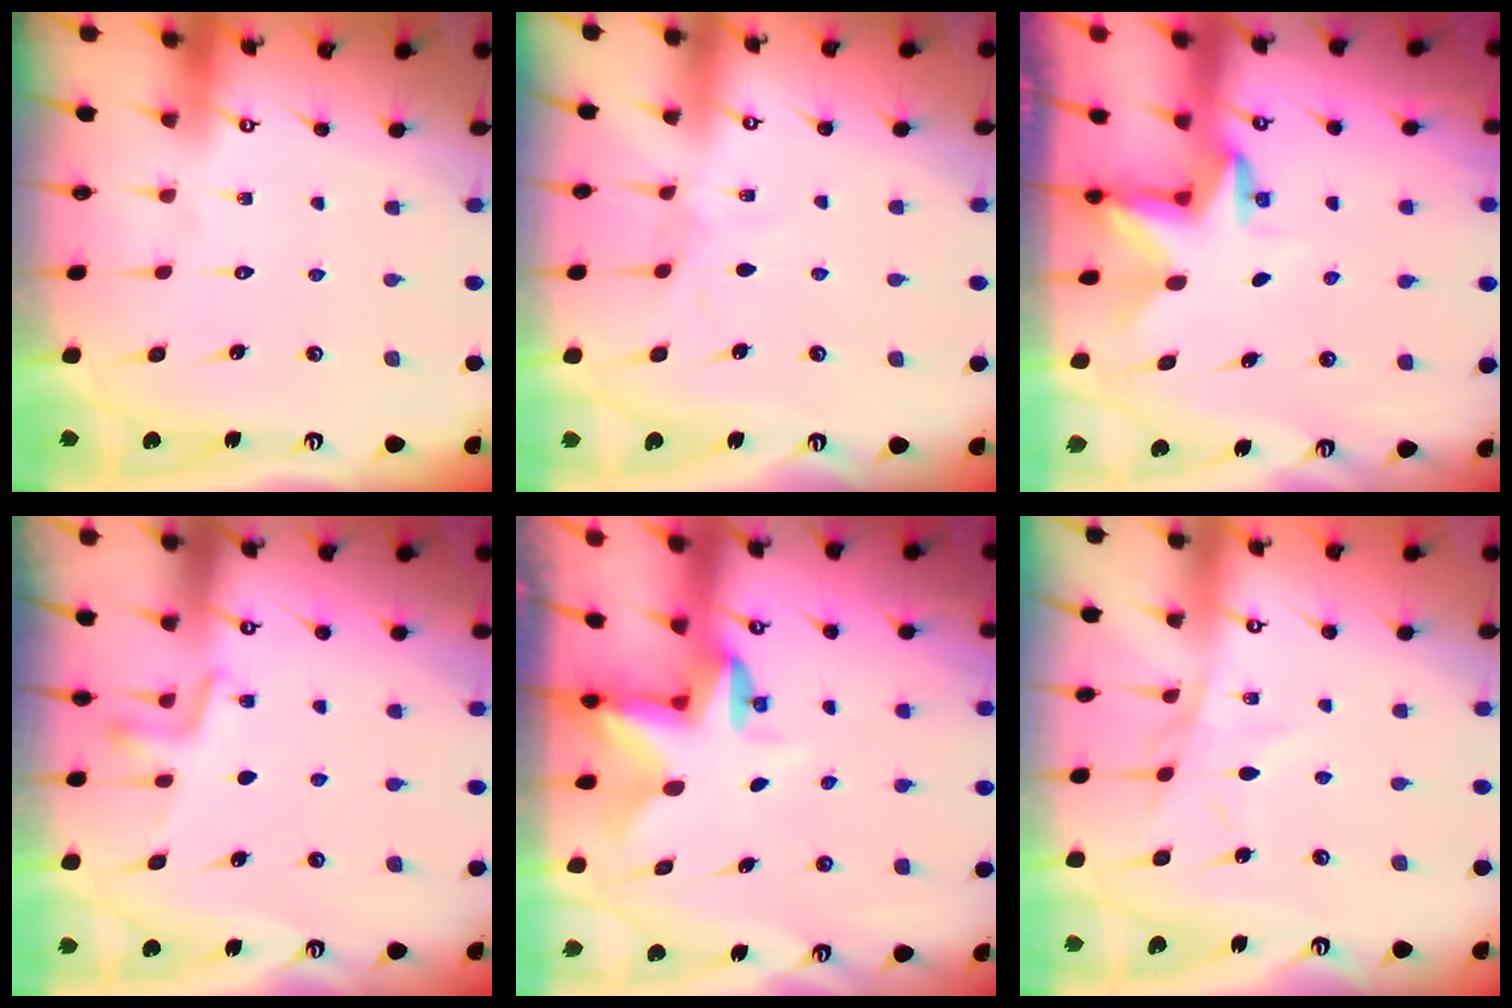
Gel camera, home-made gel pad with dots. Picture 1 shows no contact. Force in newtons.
{"total": 3.8, "press": 3.7, "slide": 0.5}
{"total": 3.0, "press": 3.0, "slide": 0.1}
{"total": 3.0, "press": 2.9, "slide": 0.8}
{"total": 3.3, "press": 3.3, "slide": 0.1}
{"total": 7.3, "press": 7.3, "slide": 0.6}